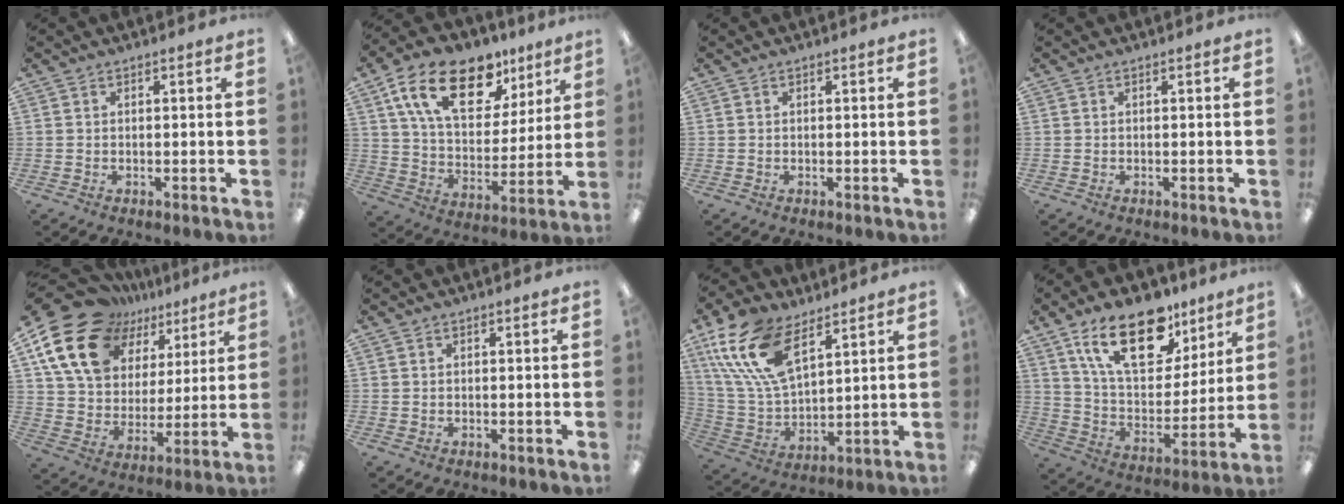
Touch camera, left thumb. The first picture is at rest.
{"total": 20.5, "force": [11.6, 11.3, 12.7], "torque": [-0.217, -0.043, 0.205]}
{"total": 0.0}
{"total": 0.0}
{"total": 20.8, "force": [12.0, 13.7, 10.1], "torque": [-0.211, -0.059, 0.223]}
{"total": 0.5, "force": [0.3, 0.4, 0.1], "torque": [-0.002, 0.005, 0.004]}
{"total": 18.8, "force": [10.0, 9.4, 12.9], "torque": [-0.294, -0.029, 0.177]}
{"total": 21.2, "force": [13.0, 10.8, 12.9], "torque": [-0.213, -0.056, 0.227]}